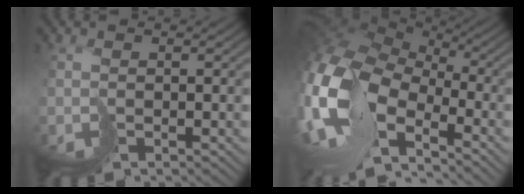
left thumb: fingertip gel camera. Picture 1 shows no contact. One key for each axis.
{"total": 16.3, "fx": -3.0, "fy": 10.6, "fz": 12.1, "tx": -0.306, "ty": -0.022, "tz": -0.045}